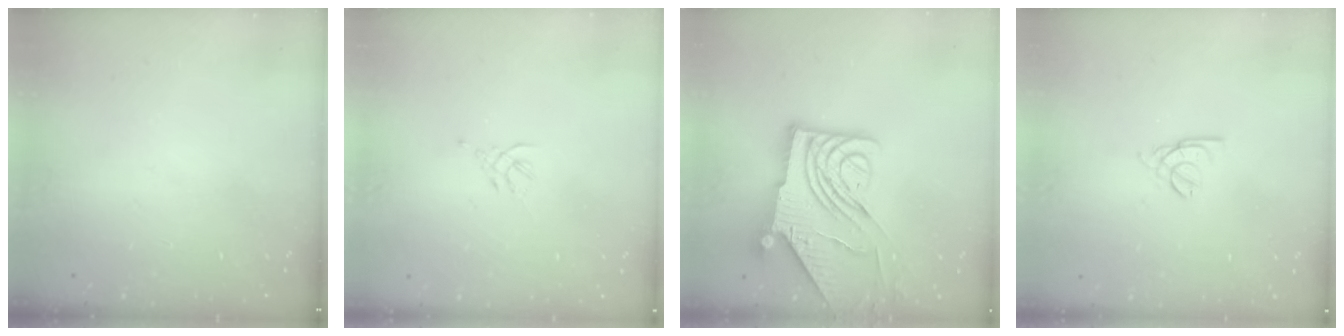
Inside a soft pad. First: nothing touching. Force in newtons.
{"total": 1.5, "press": 1.4, "slide": 0.6}
{"total": 12.4, "press": 12.3, "slide": 1.4}
{"total": 2.2, "press": 2.1, "slide": 0.5}